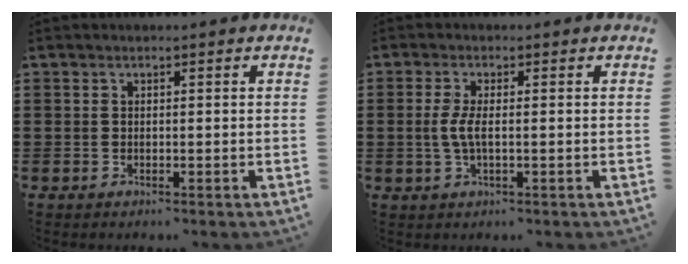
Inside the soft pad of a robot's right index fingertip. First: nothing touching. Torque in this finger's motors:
{"motor_torque": [0.88, -0.08, 0.56, 0.10]}